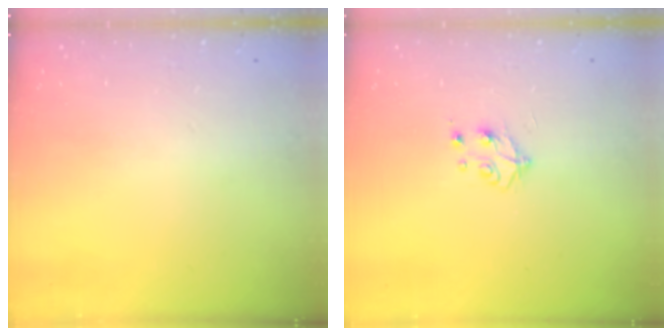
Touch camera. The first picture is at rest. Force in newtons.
{"total": 4.9, "press": 4.9, "slide": 0.7}